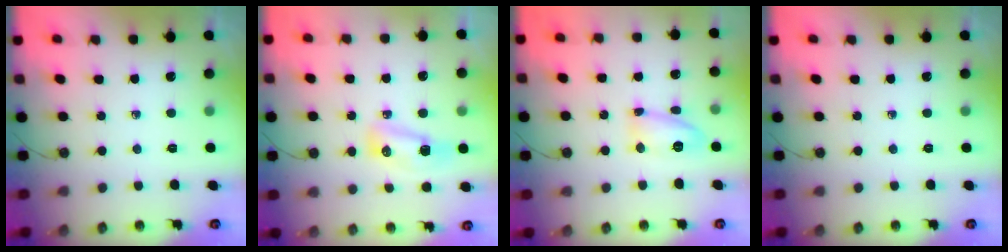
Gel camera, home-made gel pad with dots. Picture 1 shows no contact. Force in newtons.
{"total": 8.6, "press": 8.3, "slide": 2.2}
{"total": 23.7, "press": 12.1, "slide": 20.4}
{"total": 0.0}